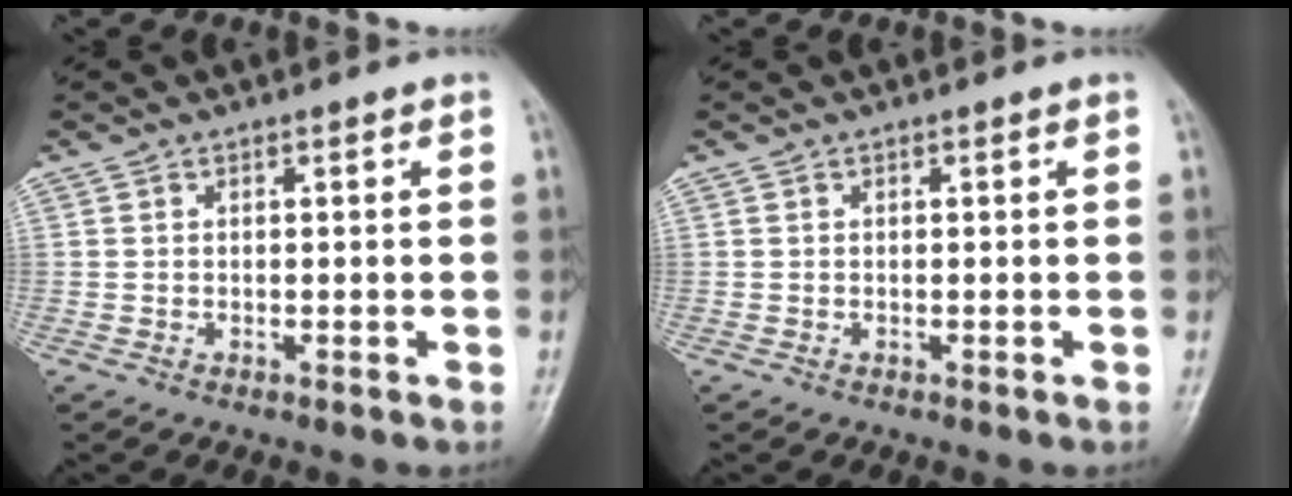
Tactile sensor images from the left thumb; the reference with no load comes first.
{"total": 0.0}